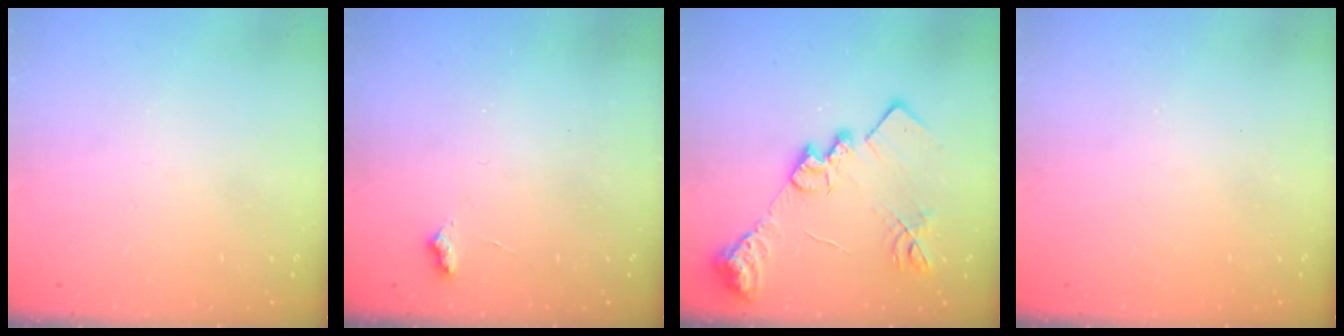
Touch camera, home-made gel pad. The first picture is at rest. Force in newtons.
{"total": 3.0, "press": 2.9, "slide": 0.5}
{"total": 17.7, "press": 17.6, "slide": 1.0}
{"total": 1.0, "press": 1.0, "slide": 0.1}